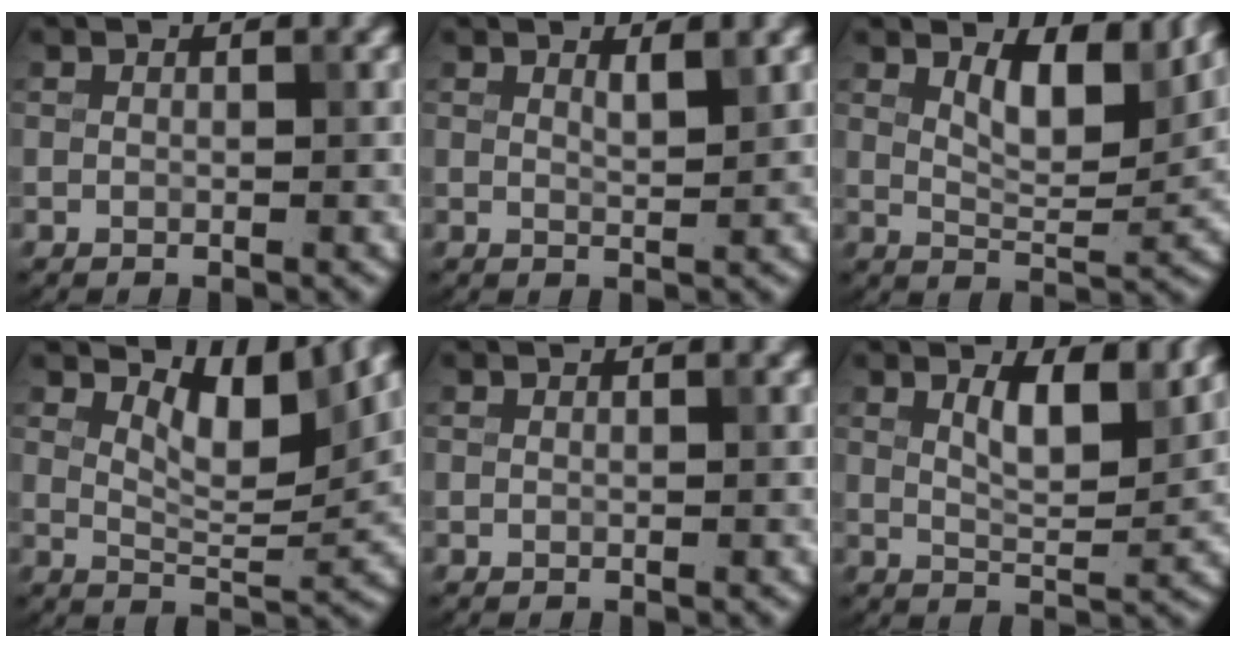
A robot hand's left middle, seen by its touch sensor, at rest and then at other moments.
{"total": 1.4, "force": [1.0, 0.3, 0.9], "torque": [-0.013, 0.000, 0.016]}
{"total": 5.1, "force": [2.7, 2.0, 3.8], "torque": [-0.068, -0.009, 0.040]}
{"total": 4.4, "force": [2.7, 1.4, 3.1], "torque": [-0.060, -0.008, 0.045]}
{"total": 0.0}
{"total": 4.2, "force": [2.2, 1.4, 3.3], "torque": [-0.061, -0.006, 0.038]}